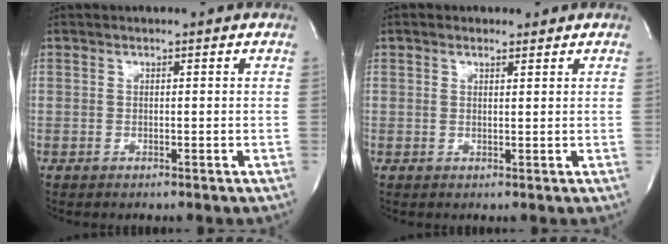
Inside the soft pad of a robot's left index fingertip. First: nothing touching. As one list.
[{"total": 1.4, "force": [1.0, 0.6, 0.8], "torque": [-0.022, 0.000, 0.015]}]